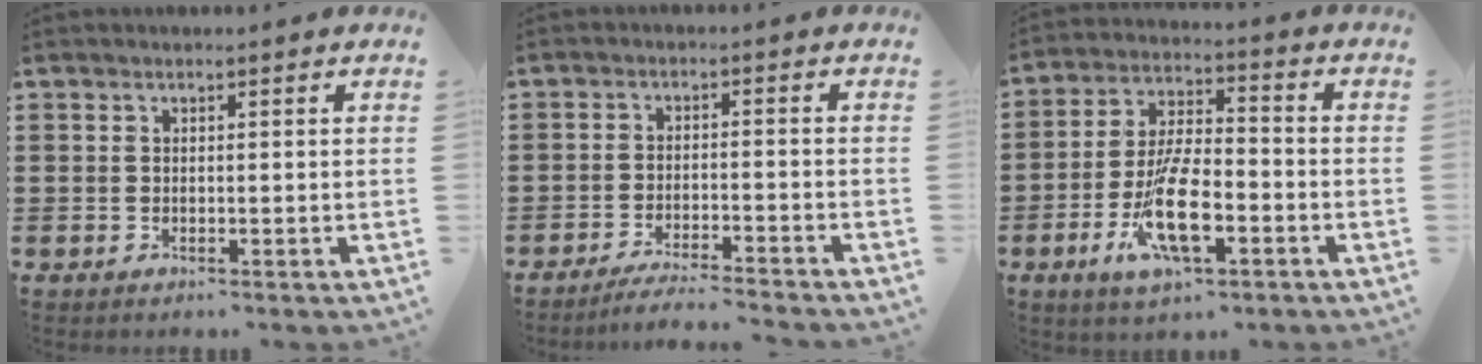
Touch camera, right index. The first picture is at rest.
{"total": 3.7, "force": [-3.6, -0.5, 0.9], "torque": [-0.015, -0.005, -0.072]}
{"total": 11.4, "force": [-4.5, 4.2, 9.7], "torque": [-0.205, -0.003, -0.081]}